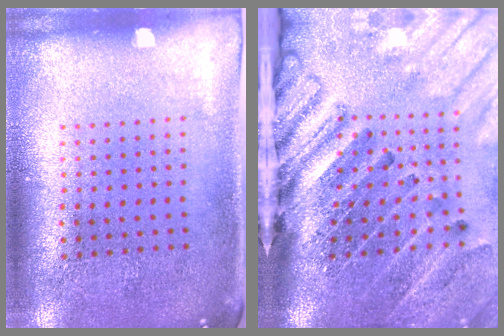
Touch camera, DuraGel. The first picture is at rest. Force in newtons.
{"total": 4.7, "press": 3.3, "slide": 3.3}